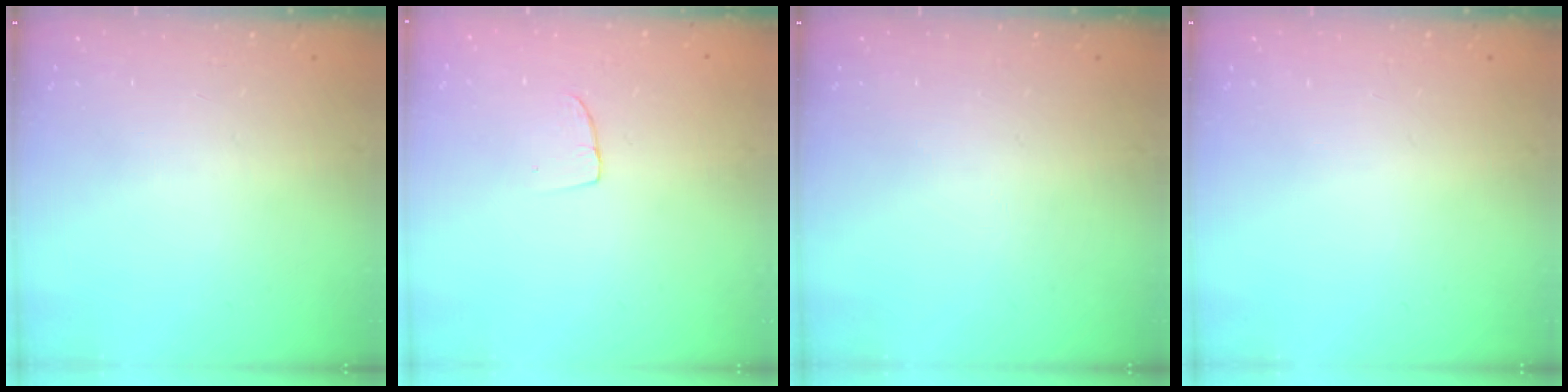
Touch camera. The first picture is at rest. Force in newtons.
{"total": 2.9, "press": 2.9, "slide": 0.2}
{"total": 0.0}
{"total": 0.0}